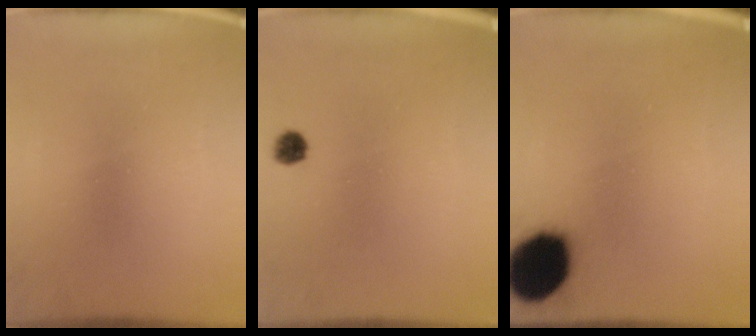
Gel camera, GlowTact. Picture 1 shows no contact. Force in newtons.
{"total": 2.2}
{"total": 17.4}